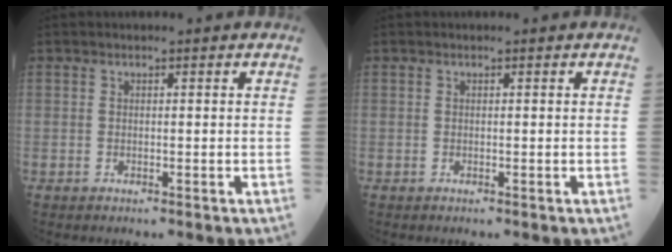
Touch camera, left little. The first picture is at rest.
{"total": 0.0}